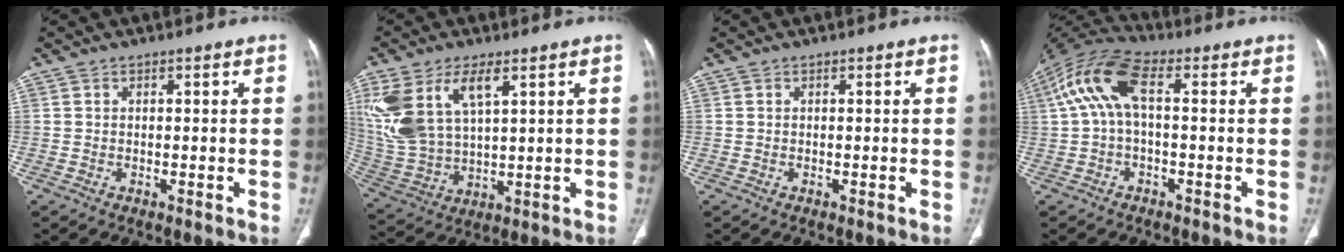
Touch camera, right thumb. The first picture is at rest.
{"total": 15.8, "force": [6.6, 7.9, 11.9], "torque": [-0.260, -0.012, 0.146]}
{"total": 0.0}
{"total": 10.8, "force": [1.0, 4.7, 9.7], "torque": [-0.216, 0.042, 0.012]}